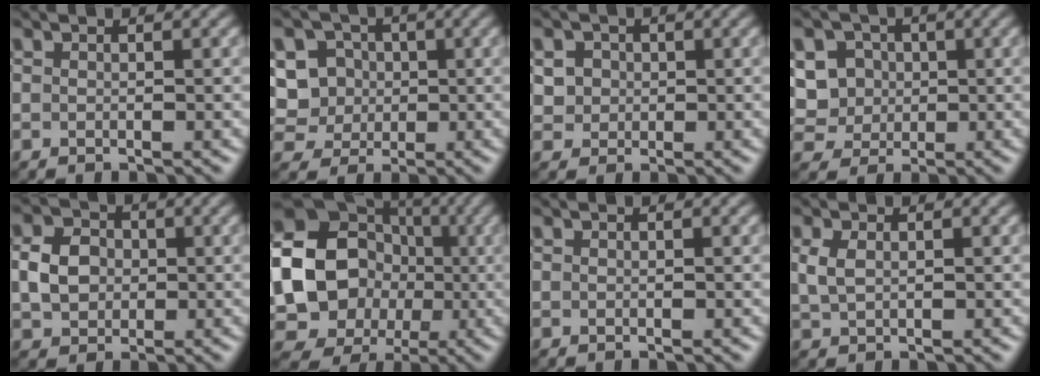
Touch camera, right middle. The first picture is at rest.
{"total": 8.2, "force": [1.4, 7.5, 3.0], "torque": [-0.077, 0.034, 0.017]}
{"total": 2.9, "force": [0.8, 2.5, 1.1], "torque": [-0.021, 0.007, 0.018]}
{"total": 7.1, "force": [1.6, 6.2, 3.0], "torque": [-0.060, 0.025, 0.019]}
{"total": 3.9, "force": [0.0, 3.2, 2.1], "torque": [-0.048, 0.004, -0.002]}
{"total": 20.4, "force": [-0.4, 18.8, 8.0], "torque": [-0.181, 0.026, -0.046]}
{"total": 0.0}
{"total": 1.9, "force": [0.5, 1.2, 1.4], "torque": [-0.040, 0.001, 0.013]}